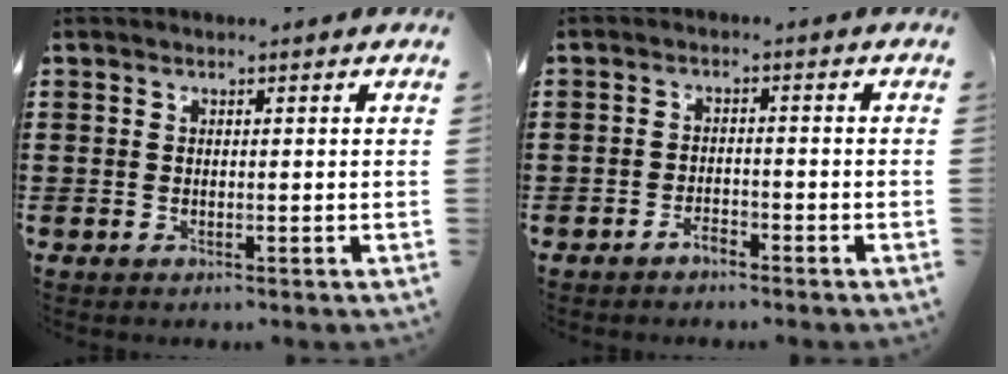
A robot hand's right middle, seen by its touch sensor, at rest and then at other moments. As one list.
[{"total": 2.3, "force": [-2.0, 0.7, 0.8], "torque": [-0.019, 0.003, -0.040]}]